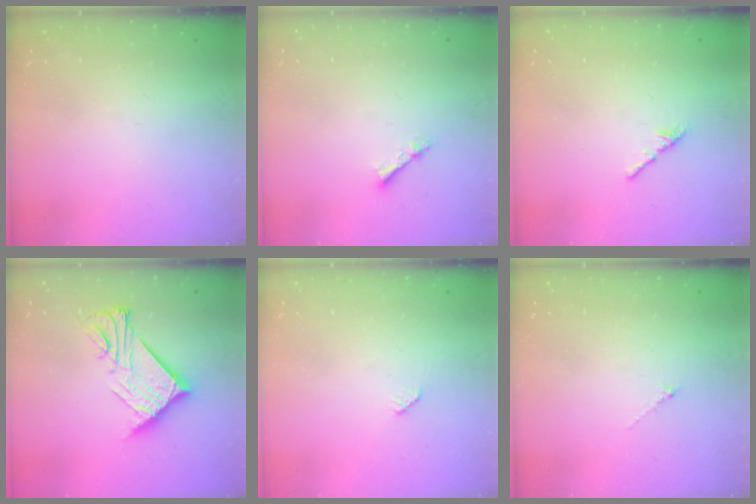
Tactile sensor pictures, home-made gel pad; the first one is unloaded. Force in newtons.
{"total": 2.4, "press": 2.4, "slide": 0.4}
{"total": 2.4, "press": 2.3, "slide": 0.8}
{"total": 15.4, "press": 15.4, "slide": 0.4}
{"total": 2.5, "press": 2.5, "slide": 0.4}
{"total": 0.6, "press": 0.5, "slide": 0.3}